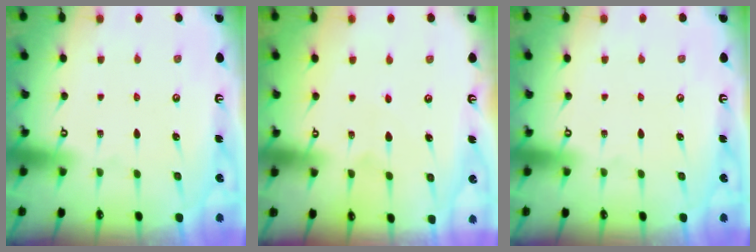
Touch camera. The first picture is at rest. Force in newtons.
{"total": 4.6, "press": 4.6, "slide": 0.5}
{"total": 0.0}